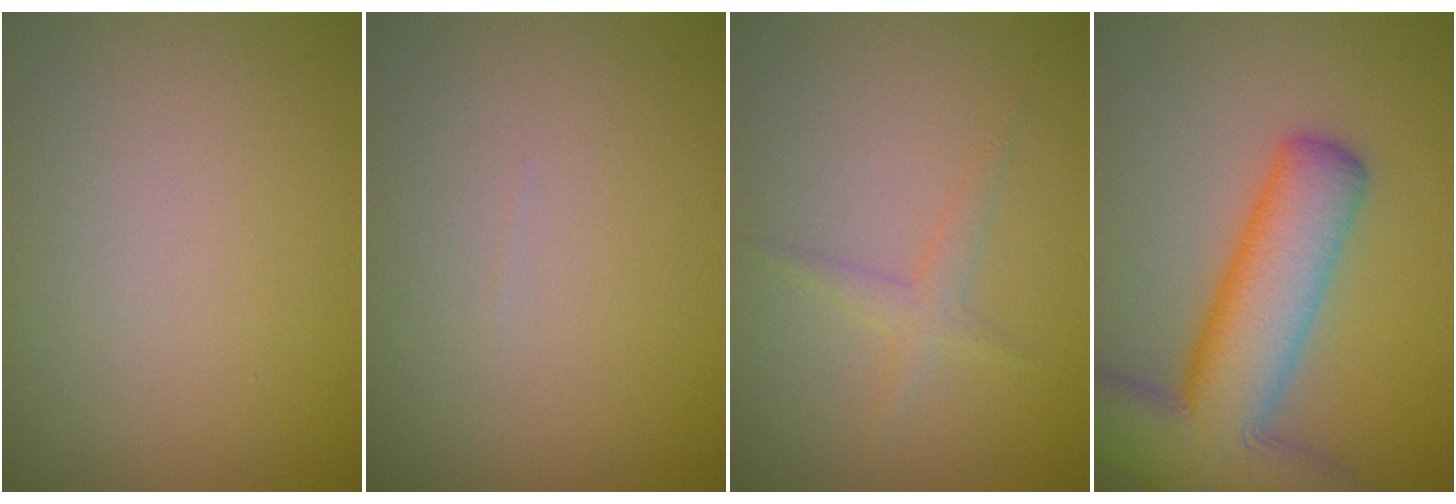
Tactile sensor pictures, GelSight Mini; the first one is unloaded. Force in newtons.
{"total": 0.0}
{"total": 1.4, "press": 1.4, "slide": 0.0}
{"total": 11.3, "press": 11.2, "slide": 0.8}